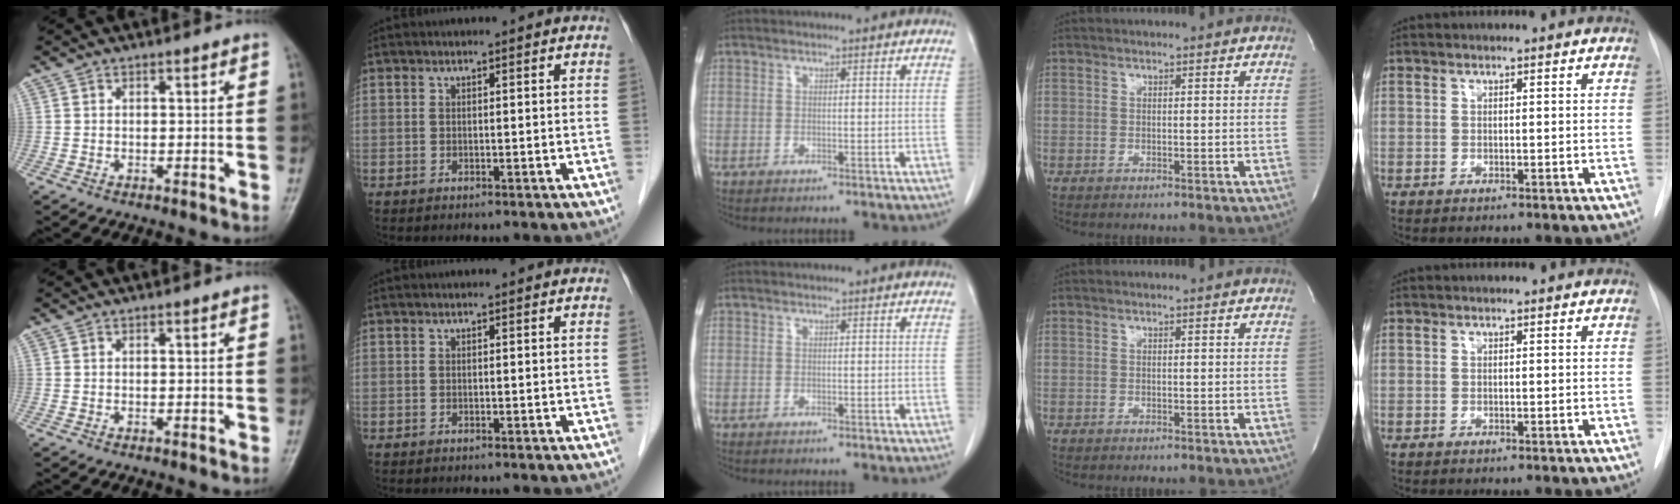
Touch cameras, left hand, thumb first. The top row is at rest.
{}